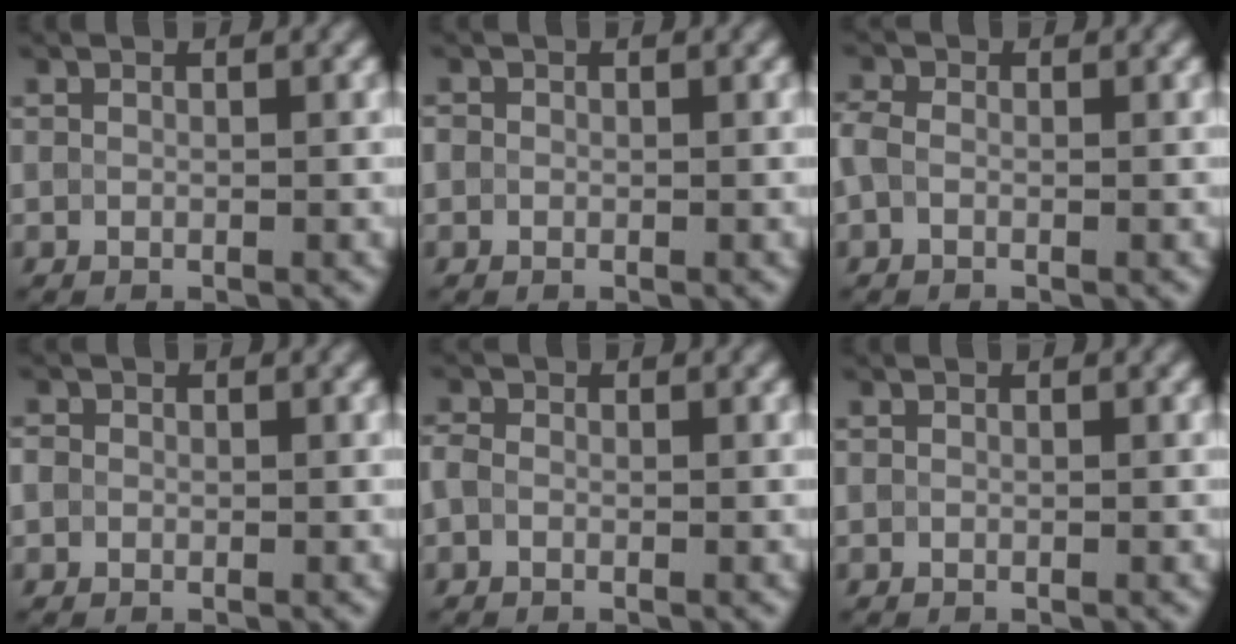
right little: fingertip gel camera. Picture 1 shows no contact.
{"total": 0.6, "force": [0.0, 0.6, 0.0], "torque": [0.005, -0.002, -0.003]}
{"total": 1.5, "force": [-0.4, 1.1, 0.9], "torque": [-0.023, 0.005, -0.017]}
{"total": 1.0, "force": [0.0, 1.0, 0.2], "torque": [0.002, -0.001, -0.005]}
{"total": 1.1, "force": [-0.4, 0.9, 0.5], "torque": [-0.011, 0.003, -0.013]}
{"total": 0.0}